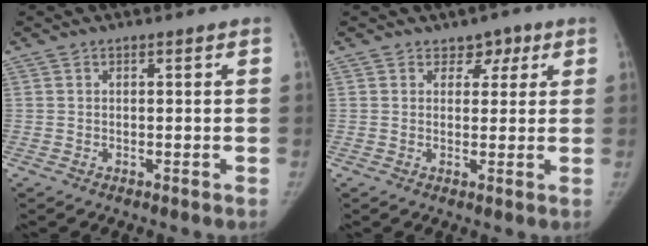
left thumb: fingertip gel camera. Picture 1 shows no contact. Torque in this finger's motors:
{"motor_torque": [-0.08, 0.45, -0.05, -0.04, -0.05]}